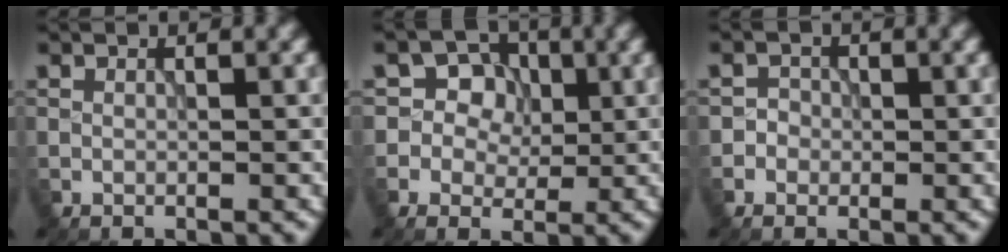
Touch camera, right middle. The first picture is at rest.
{"total": 4.8, "force": [1.2, 4.2, 2.1], "torque": [-0.026, 0.009, 0.006]}
{"total": 1.5, "force": [-0.4, 1.5, 0.2], "torque": [0.014, 0.008, -0.014]}